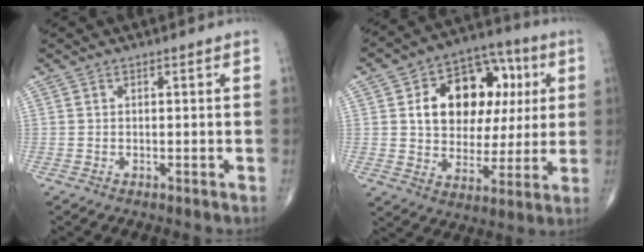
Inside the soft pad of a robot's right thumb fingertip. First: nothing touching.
{"total": 18.8, "force": [4.3, 13.1, 12.8], "torque": [-0.143, 0.017, 0.068]}